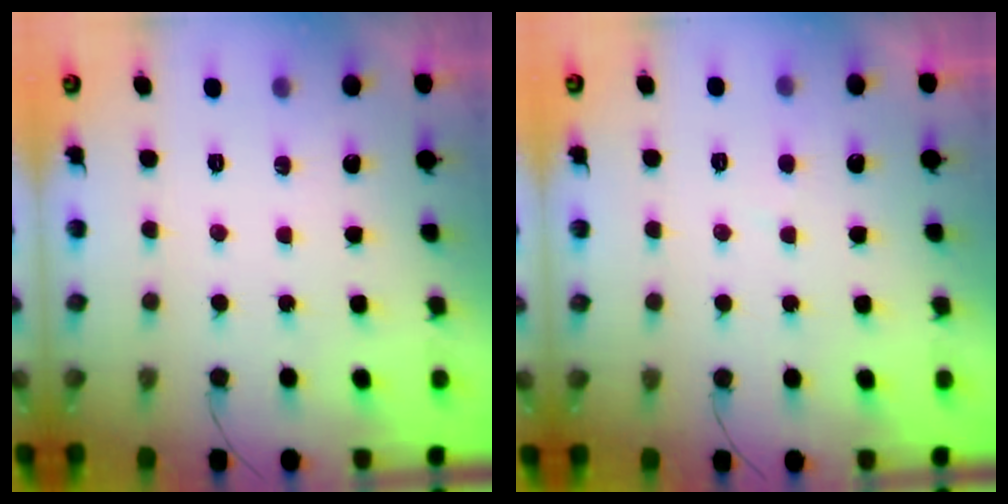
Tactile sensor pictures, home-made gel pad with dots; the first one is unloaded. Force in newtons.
{"total": 2.4, "press": 2.4, "slide": 0.4}